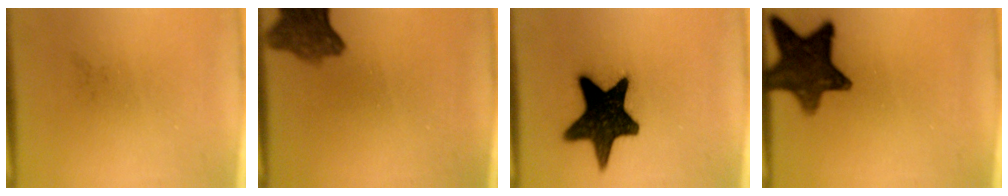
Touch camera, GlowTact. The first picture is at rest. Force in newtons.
{"total": 7.7}
{"total": 18.0}
{"total": 11.7}